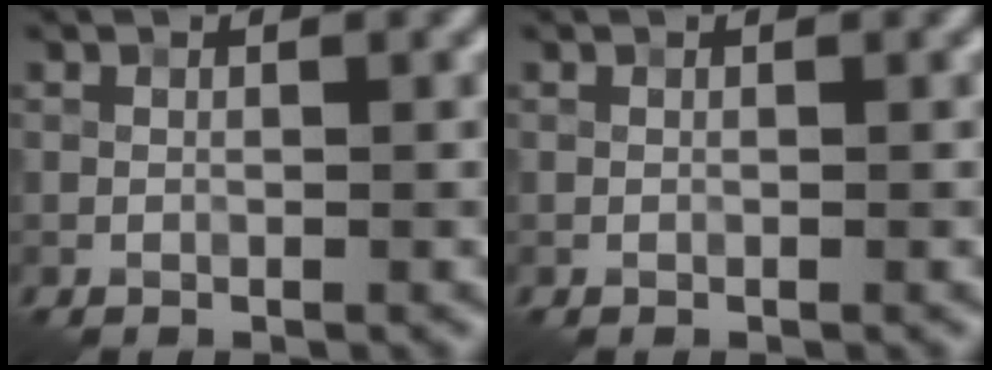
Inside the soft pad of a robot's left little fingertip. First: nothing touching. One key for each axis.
{"total": 0.0}